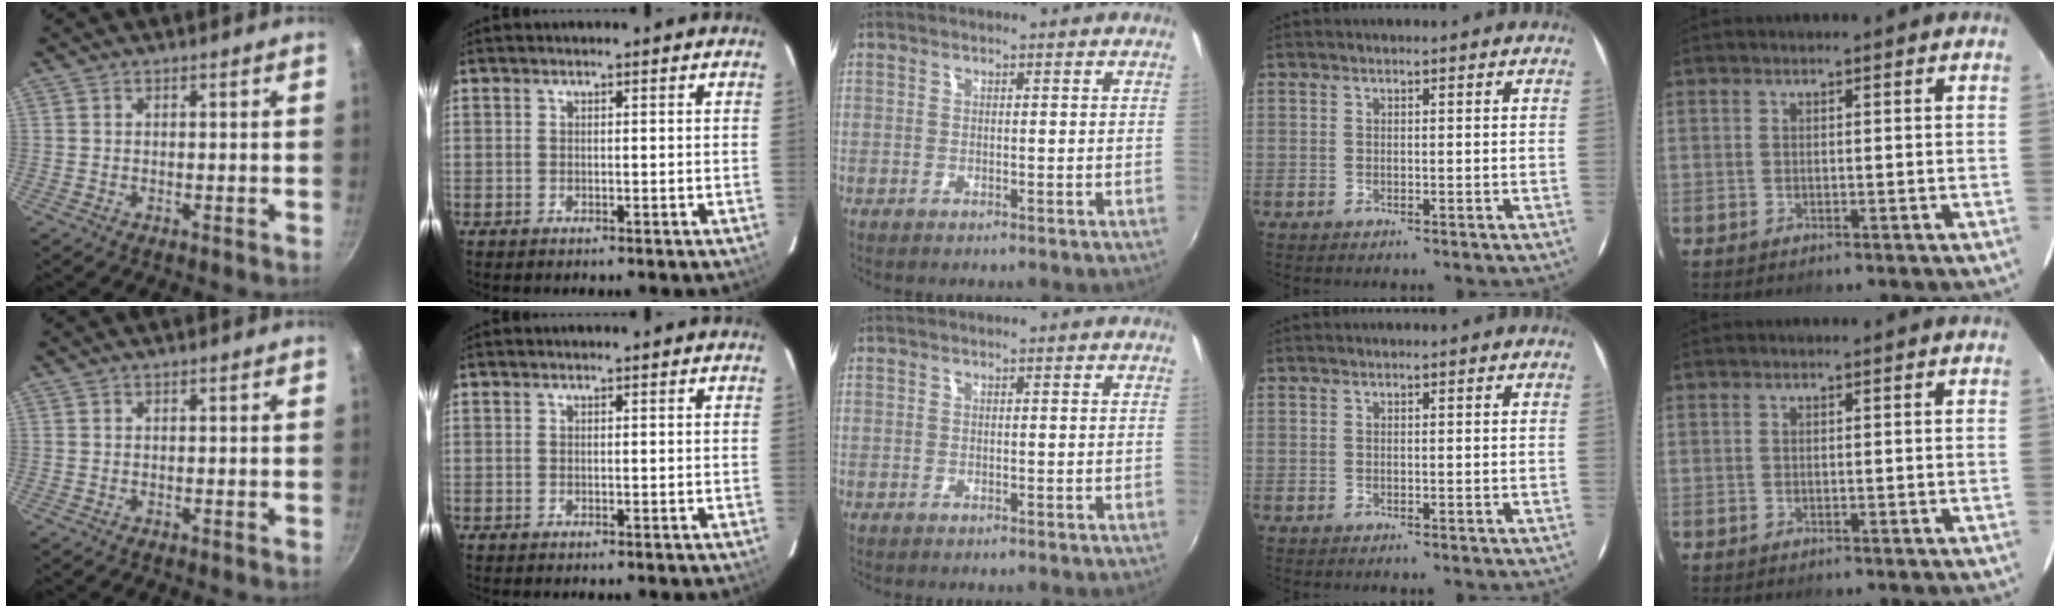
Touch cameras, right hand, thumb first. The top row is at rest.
{}